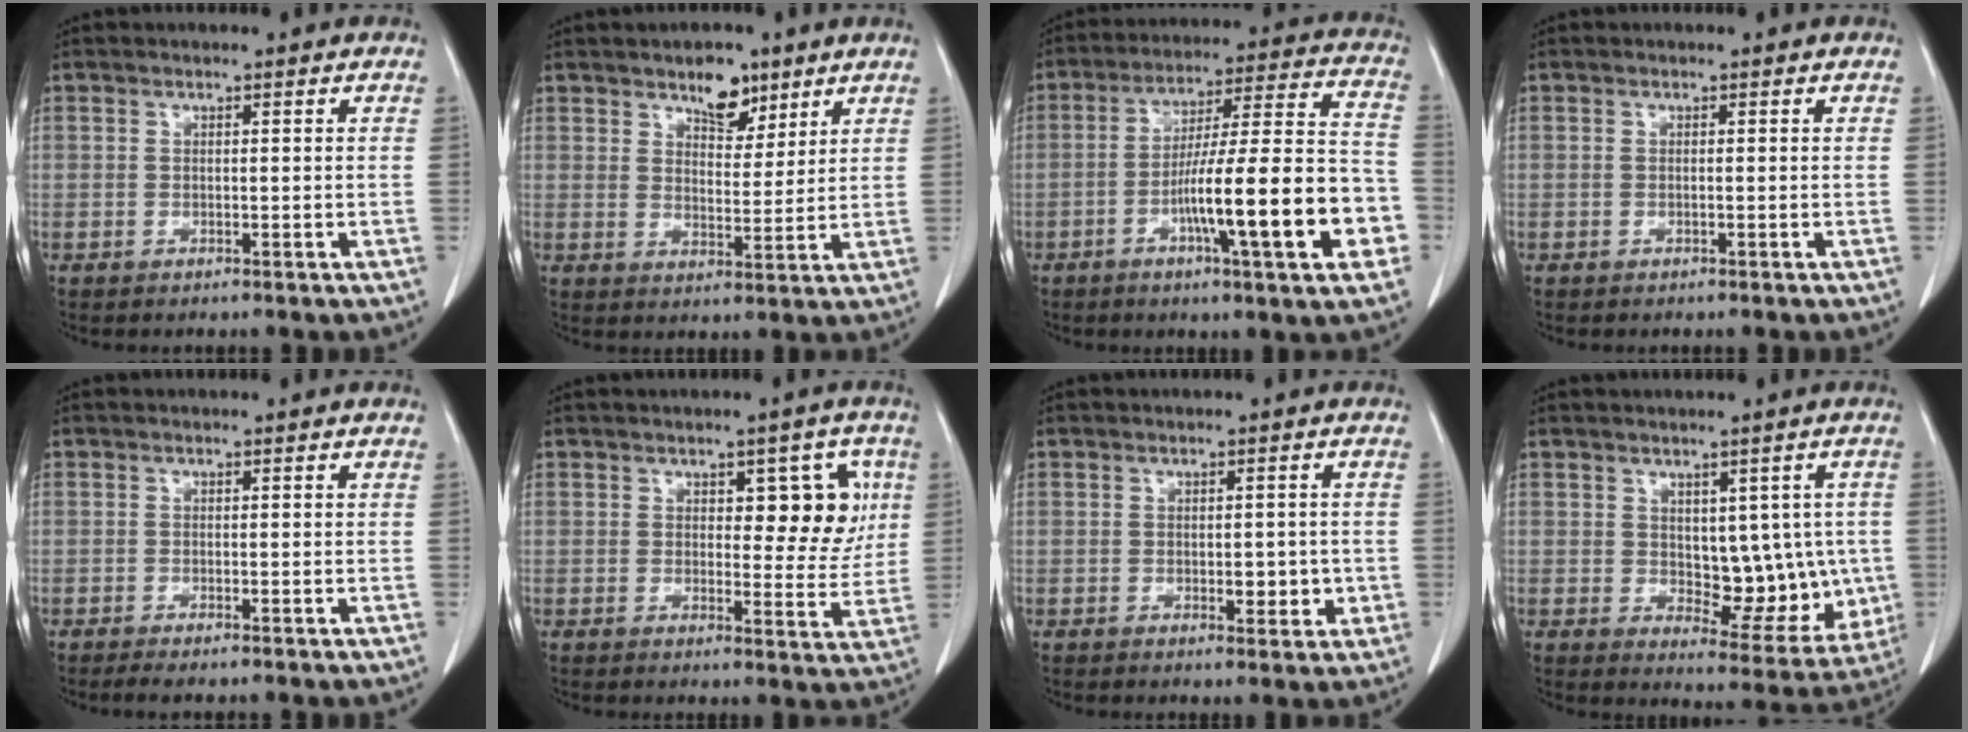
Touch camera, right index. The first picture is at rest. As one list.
[{"total": 6.0, "force": [4.2, 2.9, 3.2], "torque": [-0.045, 0.001, 0.068]}, {"total": 19.3, "force": [-6.3, 1.3, 18.2], "torque": [-0.248, 0.012, -0.095]}, {"total": 0.0}, {"total": 2.1, "force": [-1.7, 0.1, 1.3], "torque": [-0.019, -0.005, -0.025]}, {"total": 7.5, "force": [2.3, 3.6, 6.3], "torque": [-0.063, 0.012, 0.030]}, {"total": 3.5, "force": [-0.6, 1.7, 2.9], "torque": [-0.031, -0.001, -0.003]}, {"total": 10.0, "force": [0.2, 5.4, 8.4], "torque": [-0.085, 0.002, 0.022]}]